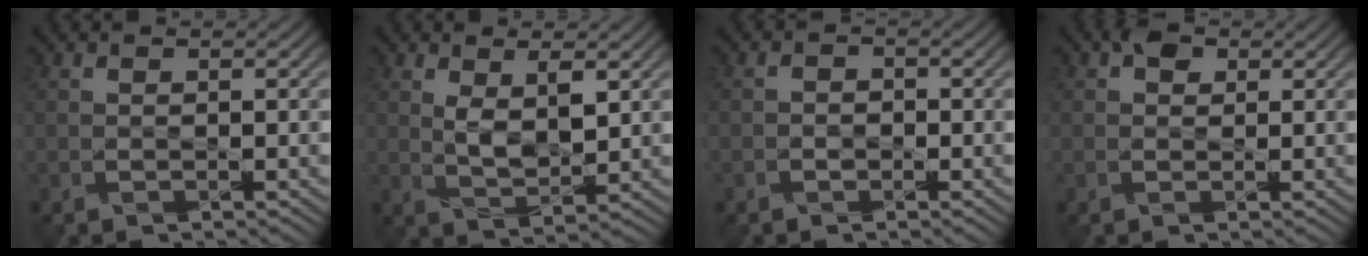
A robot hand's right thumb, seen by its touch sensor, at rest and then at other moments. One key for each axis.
{"total": 4.4, "fx": 1.5, "fy": 2.1, "fz": 3.5, "tx": -0.078, "ty": -0.007, "tz": 0.034}
{"total": 1.4, "fx": -0.6, "fy": 1.2, "fz": 0.4, "tx": 0.002, "ty": 0.001, "tz": -0.014}
{"total": 2.1, "fx": 0.9, "fy": 1.6, "fz": 1.1, "tx": -0.018, "ty": 0.003, "tz": 0.010}